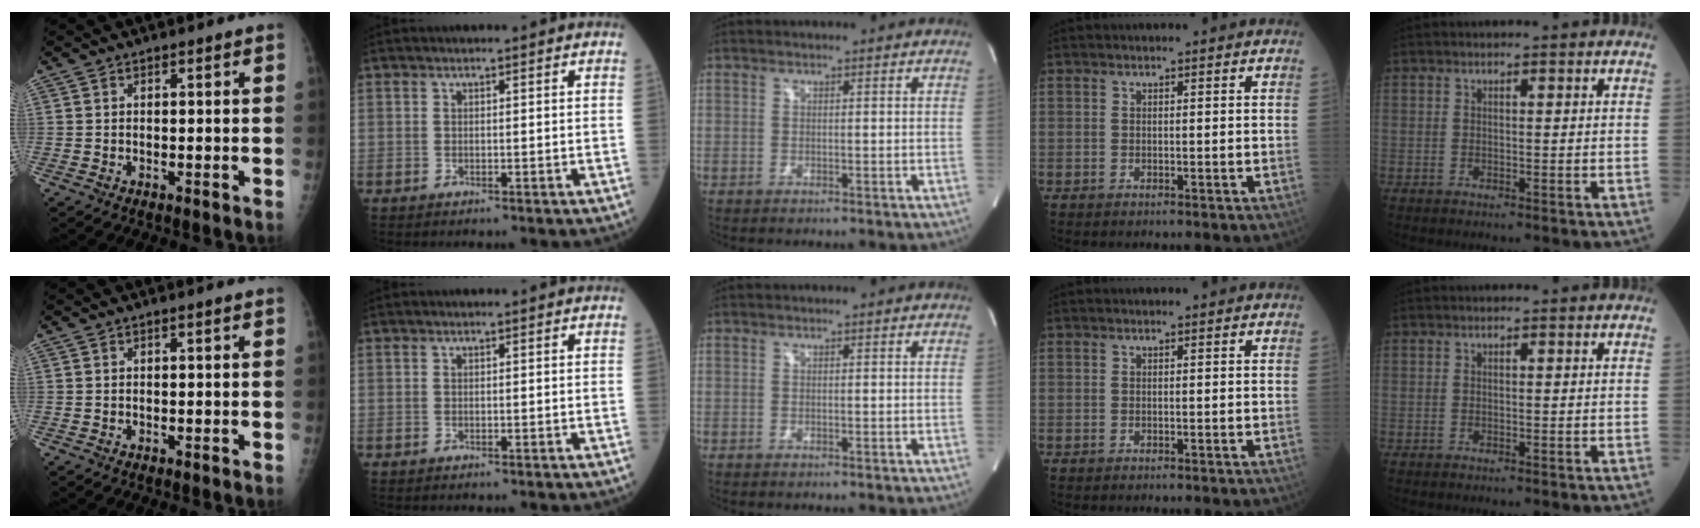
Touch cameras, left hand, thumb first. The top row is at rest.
{}